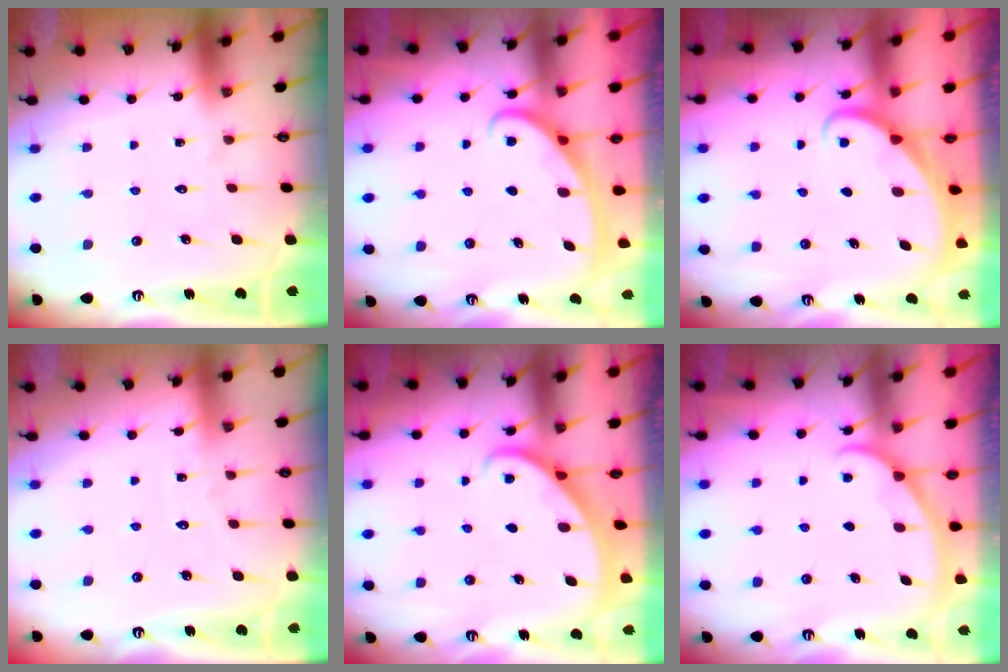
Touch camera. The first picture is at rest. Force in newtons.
{"total": 2.8, "press": 2.8, "slide": 0.4}
{"total": 1.9, "press": 1.9, "slide": 0.1}
{"total": 3.6, "press": 3.6, "slide": 0.3}
{"total": 1.8, "press": 1.8, "slide": 0.1}
{"total": 1.4, "press": 1.4, "slide": 0.2}